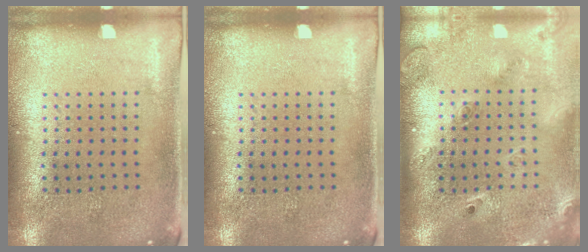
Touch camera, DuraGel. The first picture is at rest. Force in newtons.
{"total": 0.0}
{"total": 2.5, "press": 1.8, "slide": 1.6}